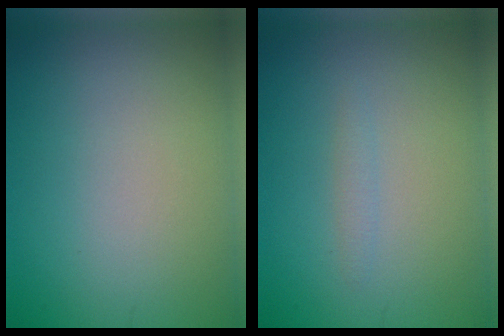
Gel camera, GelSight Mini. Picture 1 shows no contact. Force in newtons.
{"total": 0.8, "press": 0.8, "slide": 0.0}